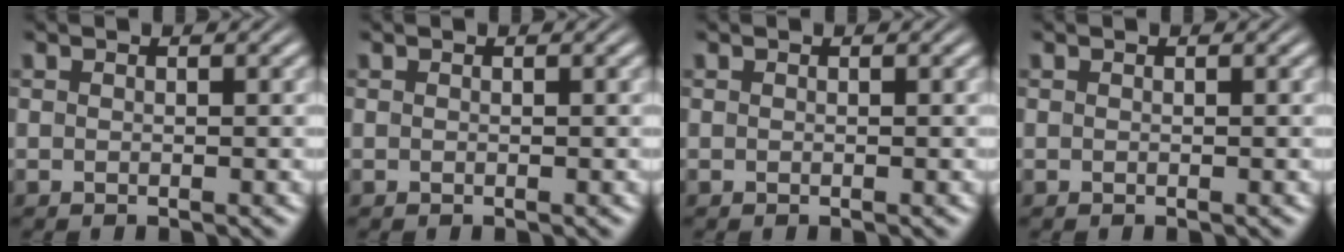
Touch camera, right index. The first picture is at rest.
{"total": 0.0}
{"total": 0.0}
{"total": 0.0}